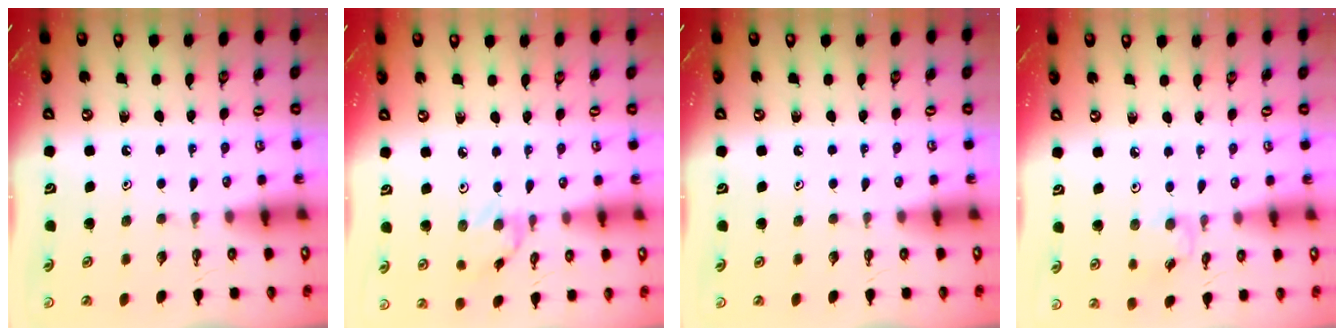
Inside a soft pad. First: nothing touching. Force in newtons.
{"total": 1.2, "press": 1.1, "slide": 0.3}
{"total": 0.0}
{"total": 2.8, "press": 2.8, "slide": 0.4}